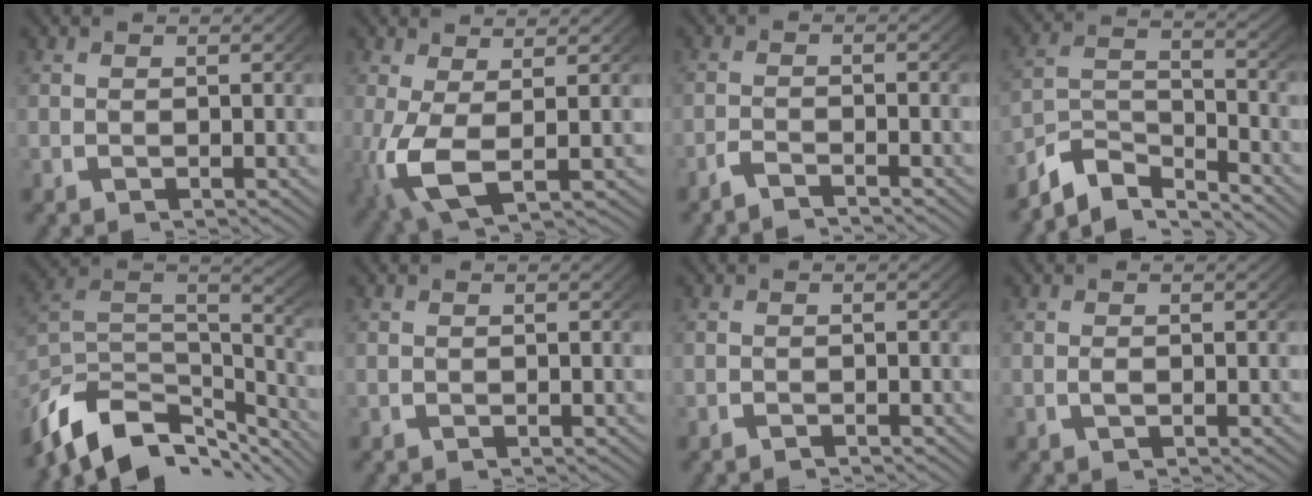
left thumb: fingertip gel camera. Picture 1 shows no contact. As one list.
[{"total": 6.9, "force": [-0.5, 3.8, 5.8], "torque": [-0.151, -0.033, 0.010]}, {"total": 2.0, "force": [-1.9, 0.3, 0.5], "torque": [-0.008, 0.002, -0.043]}, {"total": 7.6, "force": [-5.0, 4.4, 3.8], "torque": [-0.082, -0.024, -0.084]}, {"total": 11.9, "force": [-5.5, 7.1, 7.7], "torque": [-0.169, -0.035, -0.077]}, {"total": 0.0}, {"total": 0.6, "force": [-0.6, 0.0, 0.1], "torque": [0.003, 0.000, -0.014]}, {"total": 0.5, "force": [-0.2, 0.2, 0.5], "torque": [-0.011, -0.001, -0.002]}]